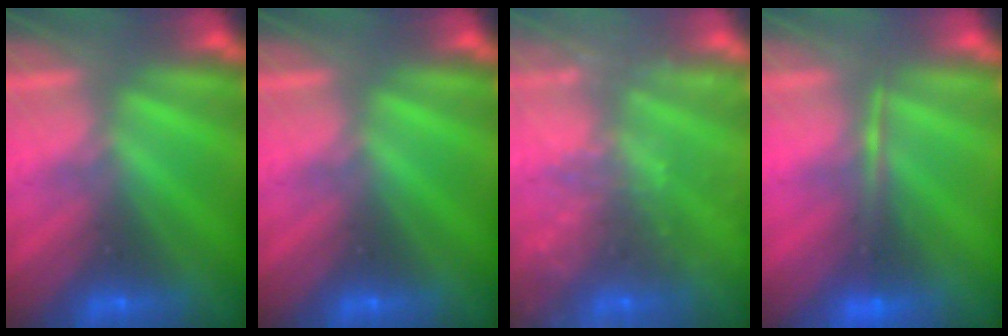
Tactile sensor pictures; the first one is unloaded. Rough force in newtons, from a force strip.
{"total": 0.0}
{"total": 5.9}
{"total": 1.5}